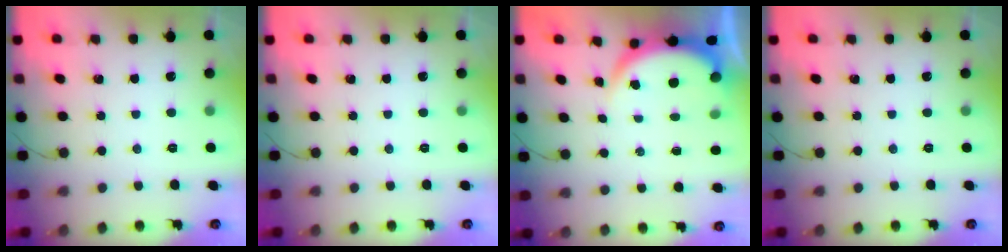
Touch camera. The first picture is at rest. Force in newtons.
{"total": 0.0}
{"total": 4.5, "press": 4.2, "slide": 1.5}
{"total": 0.0}